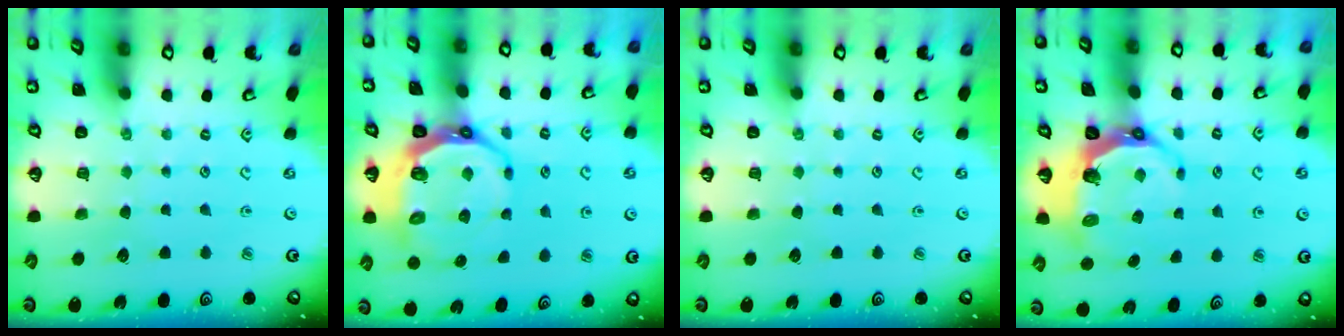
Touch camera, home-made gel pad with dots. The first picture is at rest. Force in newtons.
{"total": 13.1, "press": 12.3, "slide": 4.7}
{"total": 0.0}
{"total": 6.6, "press": 5.3, "slide": 4.0}